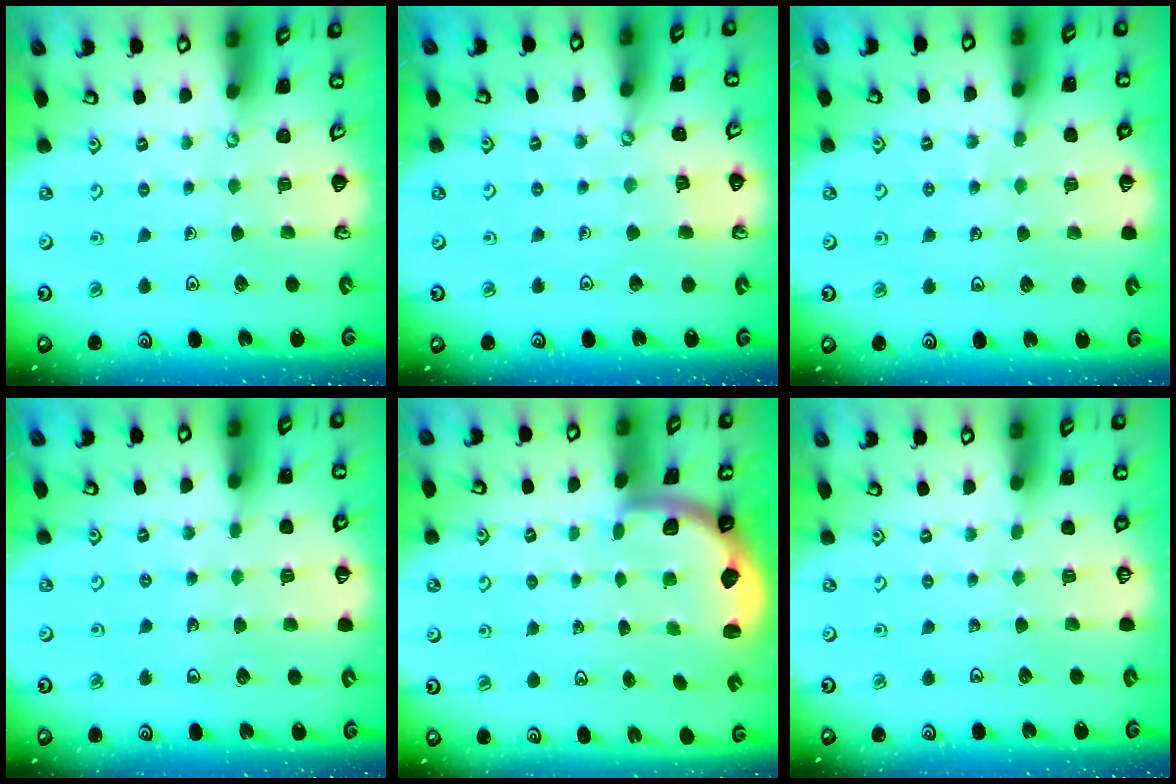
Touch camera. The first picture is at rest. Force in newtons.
{"total": 4.8, "press": 4.8, "slide": 0.5}
{"total": 5.1, "press": 5.0, "slide": 0.8}
{"total": 4.7, "press": 4.4, "slide": 1.4}
{"total": 1.9, "press": 1.8, "slide": 0.5}
{"total": 0.0}